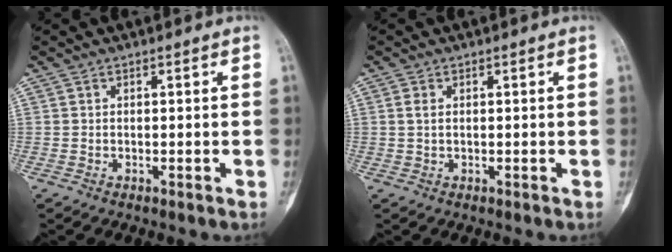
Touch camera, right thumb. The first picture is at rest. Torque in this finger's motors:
{"motor_torque": [-0.01, 0.53, 0.39, 0.00, -0.03]}